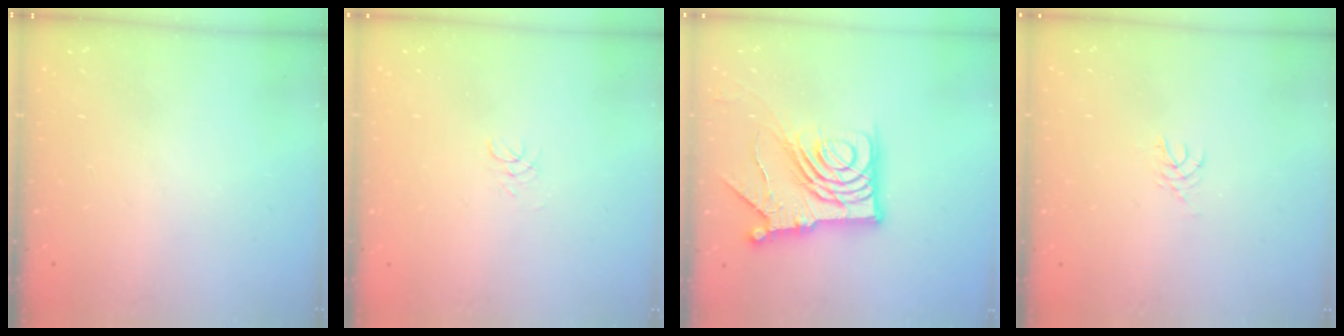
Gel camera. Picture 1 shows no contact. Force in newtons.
{"total": 1.7, "press": 1.7, "slide": 0.2}
{"total": 17.5, "press": 17.4, "slide": 1.9}
{"total": 3.3, "press": 3.3, "slide": 0.4}